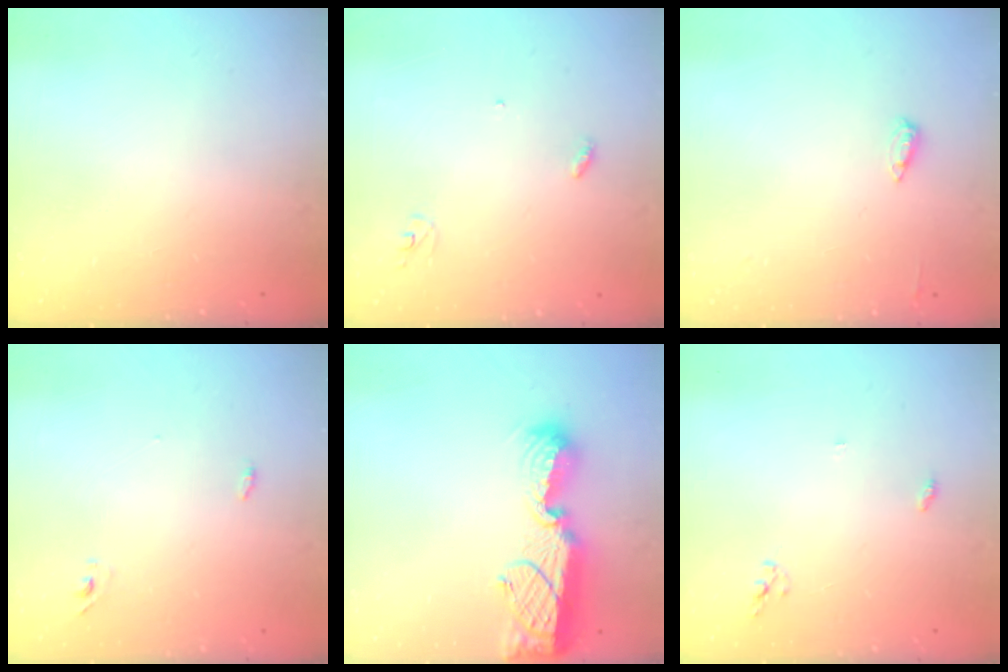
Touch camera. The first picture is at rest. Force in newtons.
{"total": 2.9, "press": 2.9, "slide": 0.2}
{"total": 4.5, "press": 4.4, "slide": 1.0}
{"total": 2.9, "press": 2.7, "slide": 1.0}
{"total": 13.4, "press": 13.3, "slide": 0.6}
{"total": 3.8, "press": 3.8, "slide": 0.1}